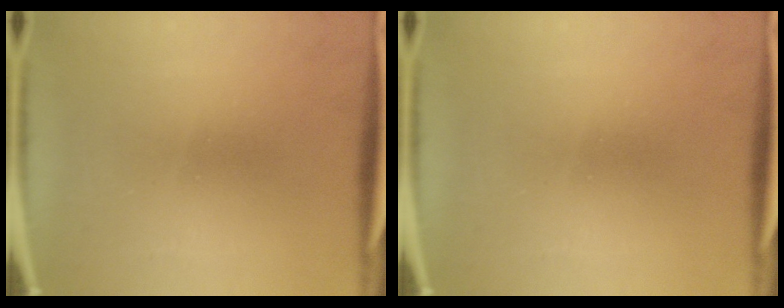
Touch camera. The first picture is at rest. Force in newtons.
{"total": 0.0}